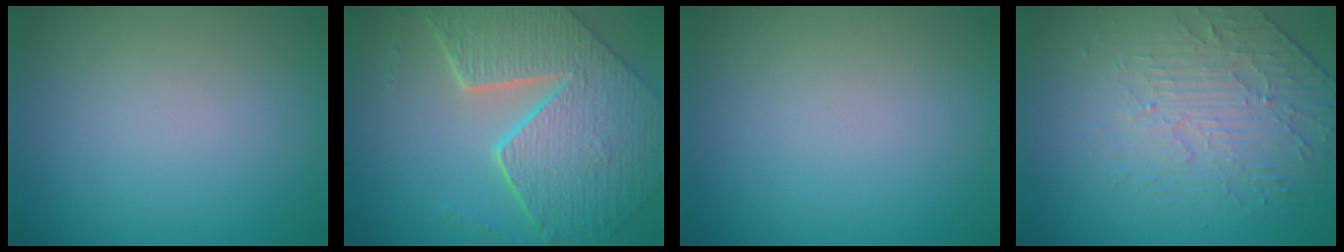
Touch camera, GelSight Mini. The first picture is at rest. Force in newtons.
{"total": 9.2, "press": 6.6, "slide": 6.4}
{"total": 0.0}
{"total": 4.7, "press": 3.4, "slide": 3.2}